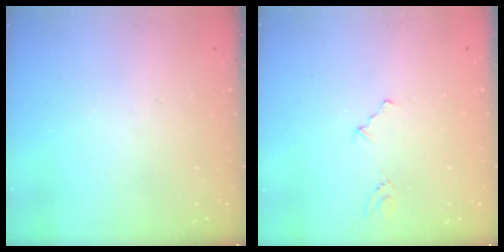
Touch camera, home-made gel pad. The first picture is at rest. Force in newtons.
{"total": 1.8, "press": 1.5, "slide": 0.9}